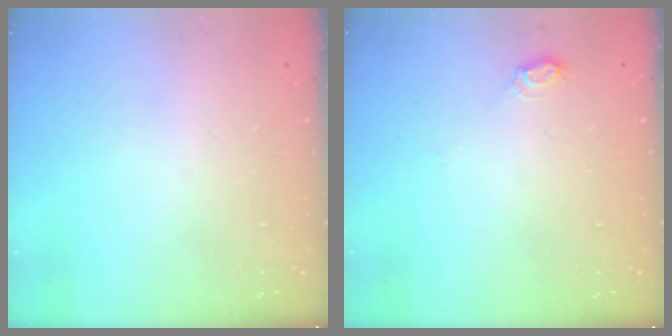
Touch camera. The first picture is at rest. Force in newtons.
{"total": 4.9, "press": 4.8, "slide": 0.6}